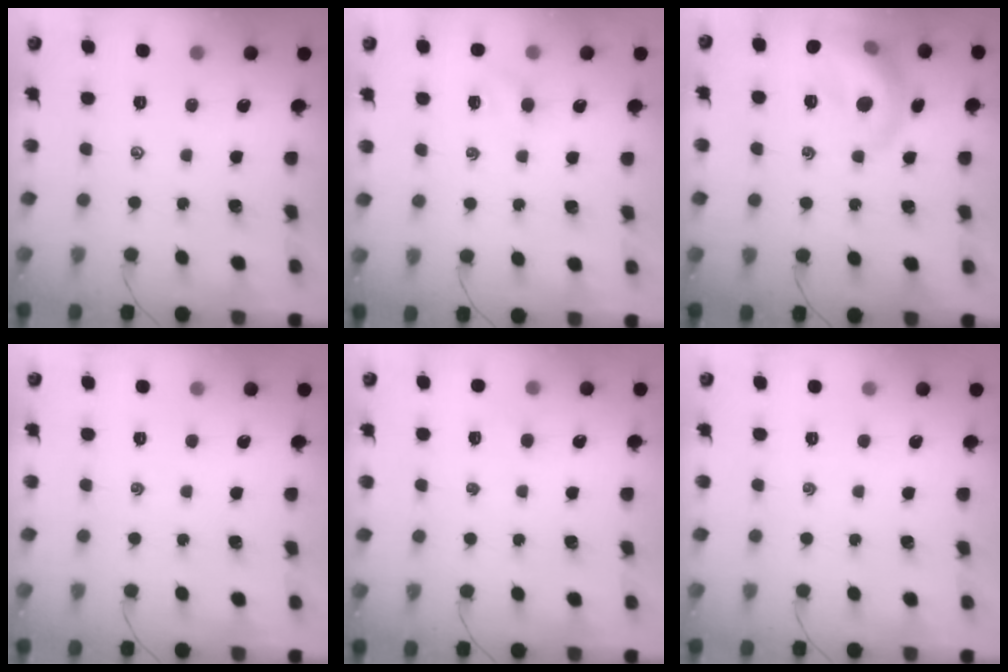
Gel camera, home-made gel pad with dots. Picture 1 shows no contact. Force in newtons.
{"total": 2.3, "press": 2.2, "slide": 0.8}
{"total": 13.7, "press": 13.6, "slide": 1.1}
{"total": 0.0}
{"total": 1.4, "press": 1.3, "slide": 0.4}
{"total": 0.0}